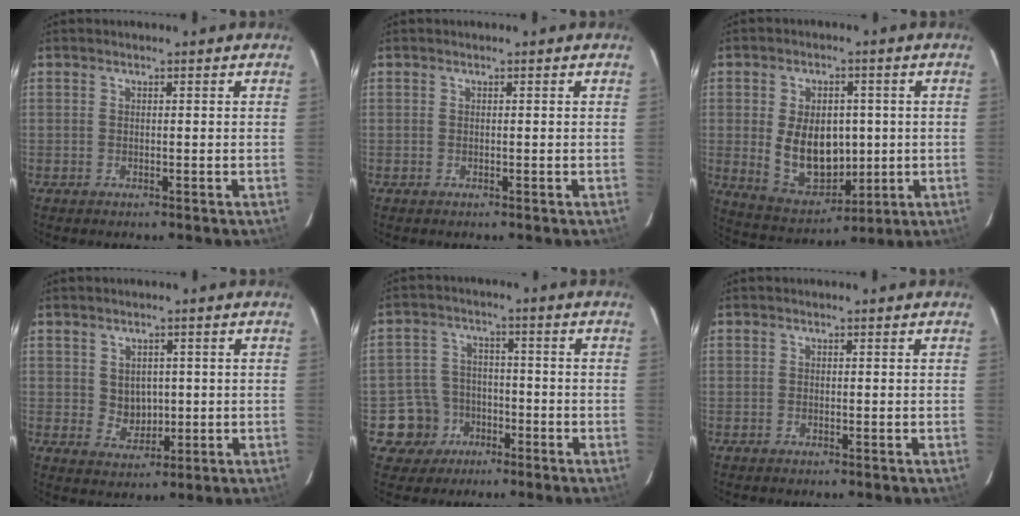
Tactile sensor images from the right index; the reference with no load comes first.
{"total": 0.0}
{"total": 12.5, "force": [-0.1, 8.3, 9.4], "torque": [-0.188, -0.008, 0.023]}
{"total": 4.4, "force": [0.6, 3.9, 2.0], "torque": [-0.033, 0.002, 0.020]}
{"total": 7.4, "force": [-3.7, 6.4, 0.8], "torque": [-0.042, 0.026, -0.053]}
{"total": 0.0}